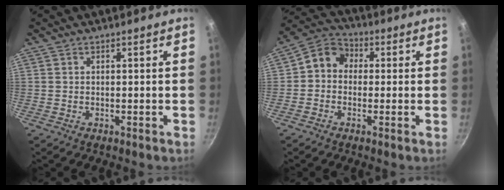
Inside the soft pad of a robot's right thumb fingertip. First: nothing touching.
{"total": 7.1, "force": [0.3, 5.9, 3.8], "torque": [-0.045, 0.022, -0.020]}